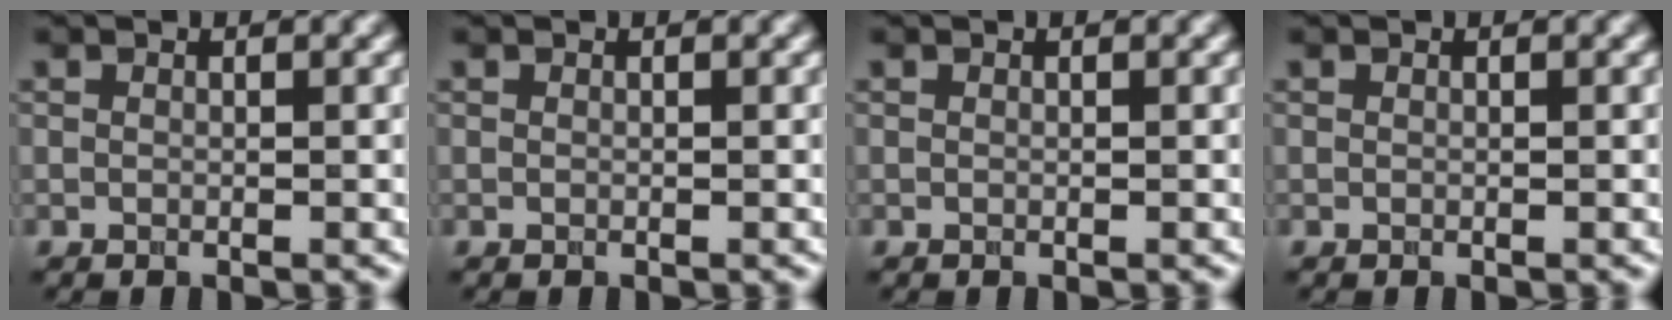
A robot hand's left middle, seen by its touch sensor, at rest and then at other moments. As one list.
[{"total": 0.0}, {"total": 0.0}, {"total": 0.0}]